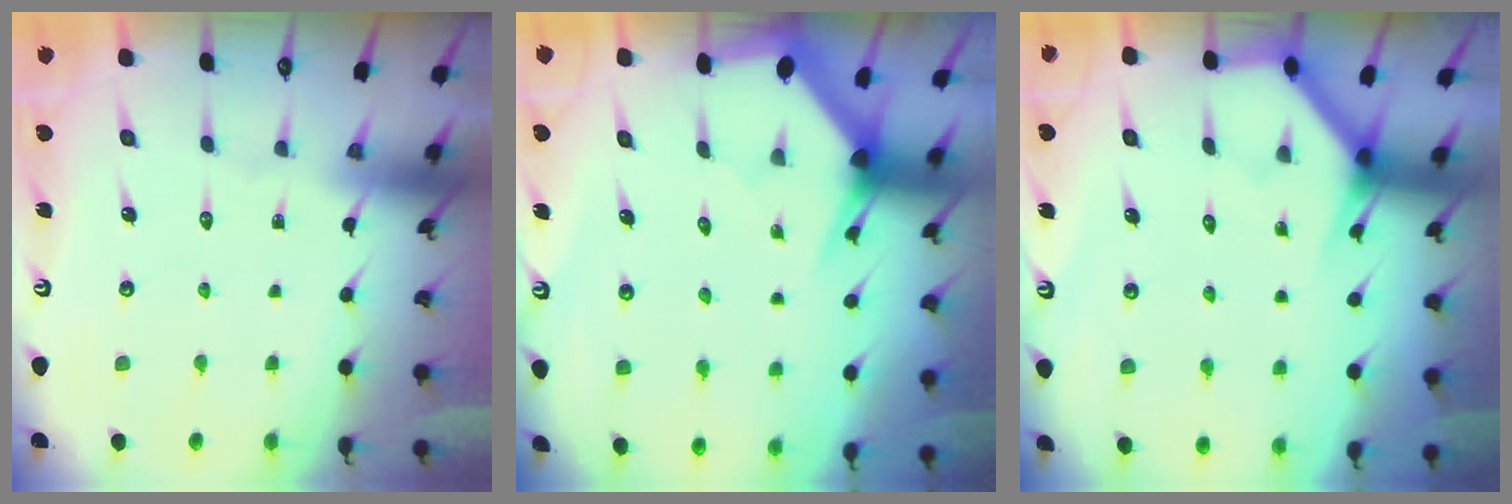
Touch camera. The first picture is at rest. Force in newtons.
{"total": 3.0, "press": 3.0, "slide": 0.1}
{"total": 3.6, "press": 3.6, "slide": 0.3}